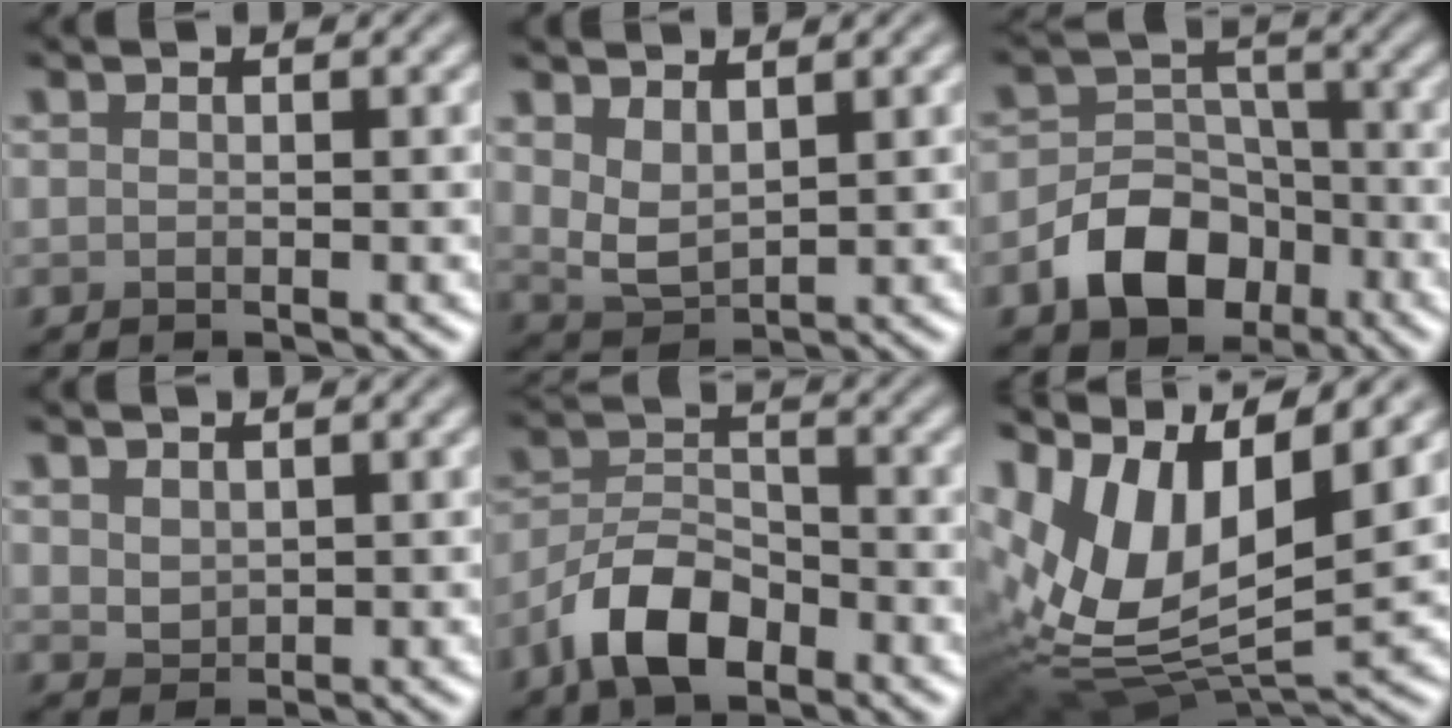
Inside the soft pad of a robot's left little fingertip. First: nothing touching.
{"total": 3.0, "force": [1.4, 1.6, 2.1], "torque": [-0.050, -0.006, 0.035]}
{"total": 6.6, "force": [-3.4, 4.6, 3.3], "torque": [-0.047, -0.004, -0.064]}
{"total": 1.6, "force": [0.9, 1.1, 0.7], "torque": [-0.016, -0.003, 0.023]}
{"total": 6.0, "force": [-3.8, 2.9, 3.7], "torque": [-0.063, 0.004, -0.080]}
{"total": 13.1, "force": [4.6, 6.4, 10.5], "torque": [-0.229, 0.008, 0.084]}